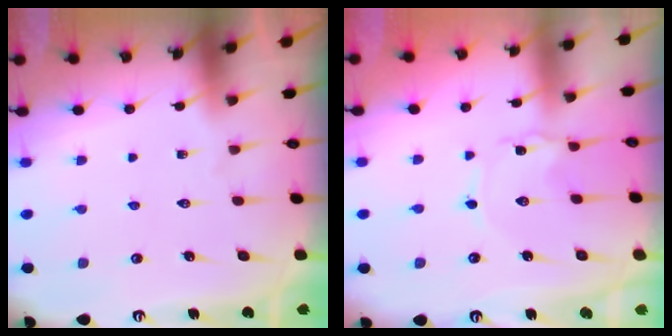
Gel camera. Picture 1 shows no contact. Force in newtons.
{"total": 1.2, "press": 1.1, "slide": 0.2}